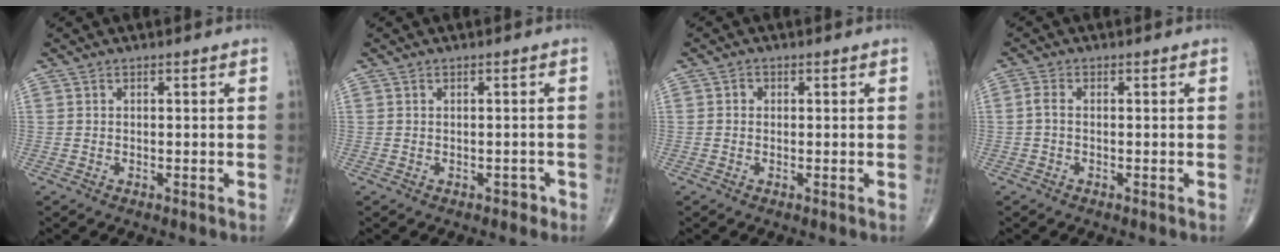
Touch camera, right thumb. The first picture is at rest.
{"total": 0.7, "force": [-0.4, 0.6, 0.2], "torque": [0.003, 0.002, -0.008]}
{"total": 1.1, "force": [0.0, 1.0, 0.4], "torque": [-0.002, 0.003, -0.002]}
{"total": 1.9, "force": [-0.2, 1.1, 1.5], "torque": [-0.033, 0.003, -0.008]}